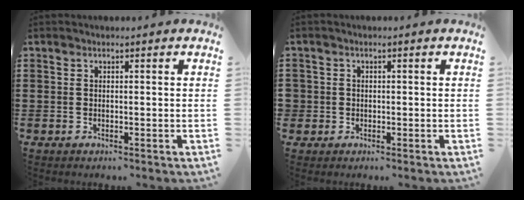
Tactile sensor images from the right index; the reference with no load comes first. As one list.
[{"total": 1.2, "force": [-0.3, 1.2, 0.1], "torque": [-0.008, 0.003, -0.008]}]